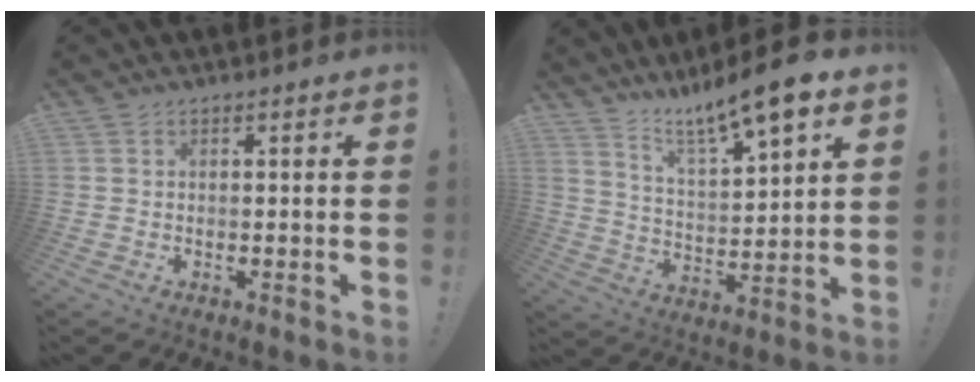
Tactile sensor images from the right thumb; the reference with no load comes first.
{"total": 12.4, "force": [10.1, 1.3, 7.2], "torque": [-0.133, -0.073, 0.166]}